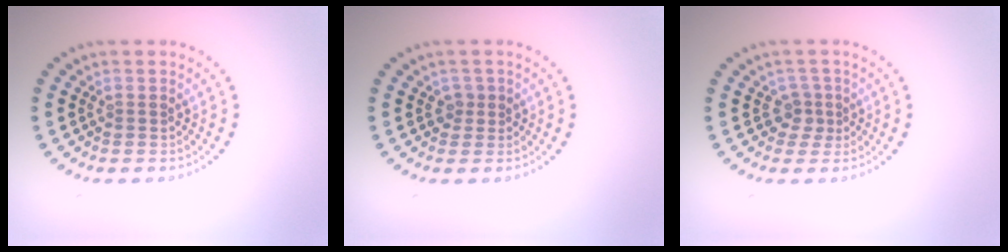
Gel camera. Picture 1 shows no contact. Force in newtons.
{"total": 1.0, "press": 0.8, "slide": 0.6}
{"total": 1.7, "press": 1.3, "slide": 1.2}